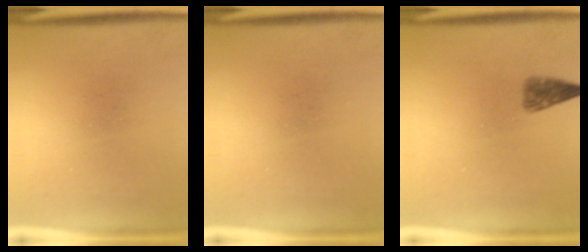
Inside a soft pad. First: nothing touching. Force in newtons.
{"total": 0.0}
{"total": 2.5}